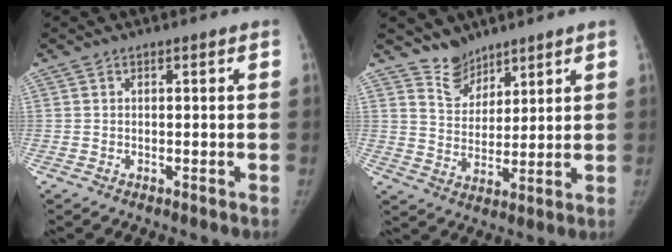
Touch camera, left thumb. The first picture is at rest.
{"total": 5.9, "force": [5.1, 3.0, 0.5], "torque": [0.021, -0.050, 0.102]}